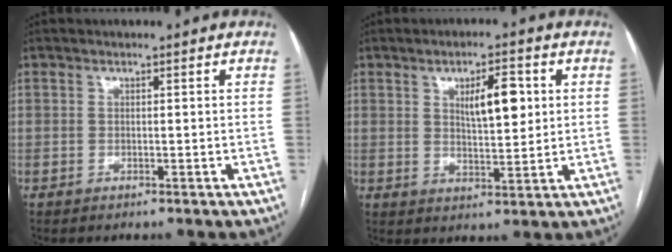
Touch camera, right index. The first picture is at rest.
{"total": 7.0, "force": [2.1, 2.2, 6.3], "torque": [-0.102, 0.005, 0.039]}